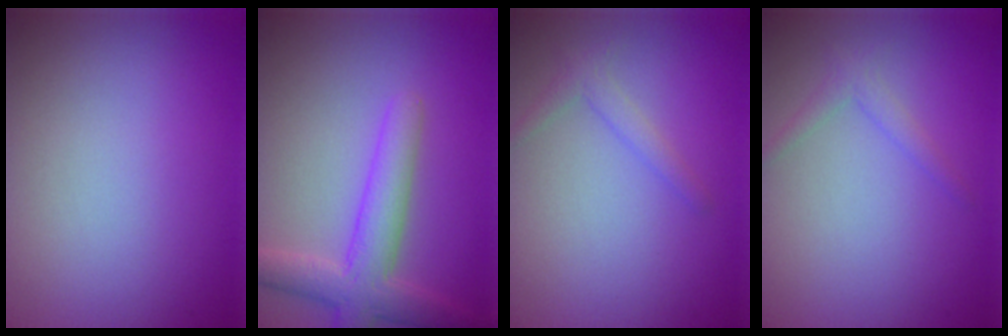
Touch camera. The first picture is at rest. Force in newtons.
{"total": 4.7, "press": 4.7, "slide": 0.4}
{"total": 1.4, "press": 1.4, "slide": 0.1}
{"total": 1.3, "press": 1.3, "slide": 0.1}